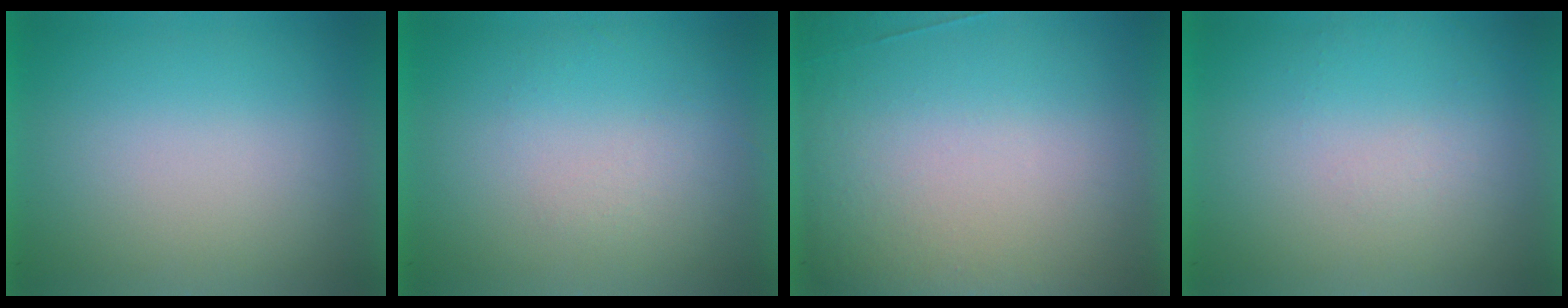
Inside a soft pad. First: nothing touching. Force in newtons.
{"total": 1.2}
{"total": 4.7}
{"total": 1.0}